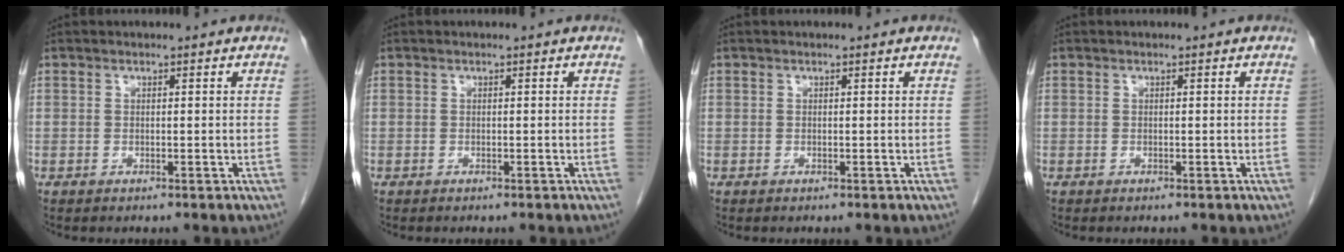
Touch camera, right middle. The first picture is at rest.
{"total": 0.7, "force": [-0.7, 0.0, 0.3], "torque": [-0.003, 0.000, -0.010]}
{"total": 0.0}
{"total": 0.0}